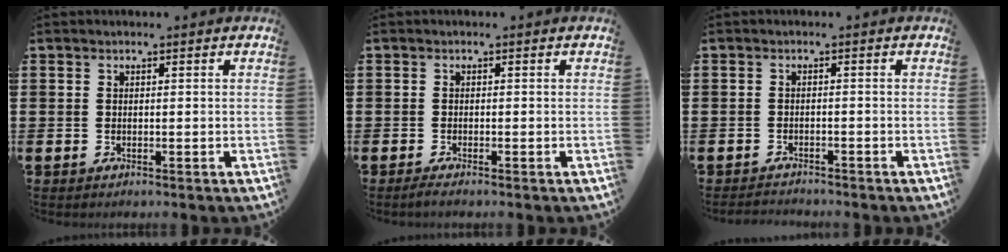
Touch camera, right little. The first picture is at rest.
{"total": 0.8, "force": [-0.5, 0.0, 0.6], "torque": [-0.010, -0.003, -0.010]}
{"total": 0.7, "force": [-0.6, 0.0, -0.3], "torque": [0.003, 0.005, -0.014]}